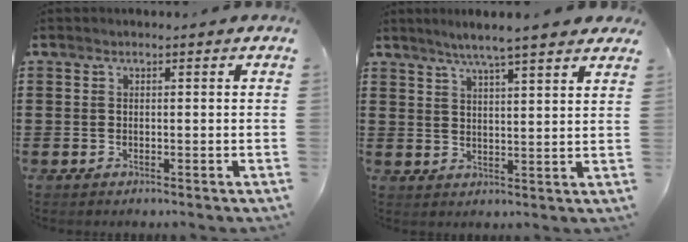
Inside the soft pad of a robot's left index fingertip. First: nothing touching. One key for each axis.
{"total": 4.8, "fx": 4.0, "fy": -0.4, "fz": 2.6, "tx": -0.063, "ty": -0.012, "tz": 0.069}